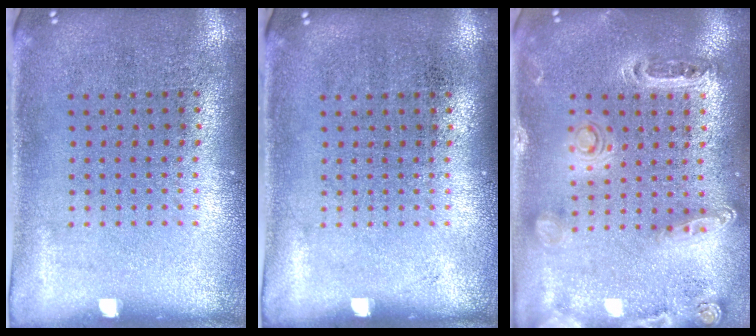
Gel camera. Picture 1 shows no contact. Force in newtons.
{"total": 0.0}
{"total": 1.4, "press": 1.3, "slide": 0.3}